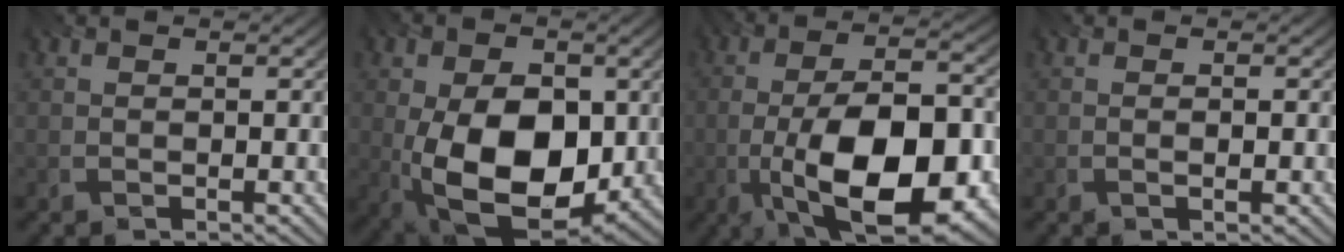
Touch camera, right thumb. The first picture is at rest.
{"total": 16.1, "force": [-2.6, 9.5, 12.8], "torque": [-0.207, -0.023, -0.049]}
{"total": 15.9, "force": [-5.8, 6.2, 13.4], "torque": [-0.206, -0.010, -0.102]}
{"total": 0.7, "force": [-0.3, -0.2, 0.6], "torque": [-0.006, -0.006, -0.014]}